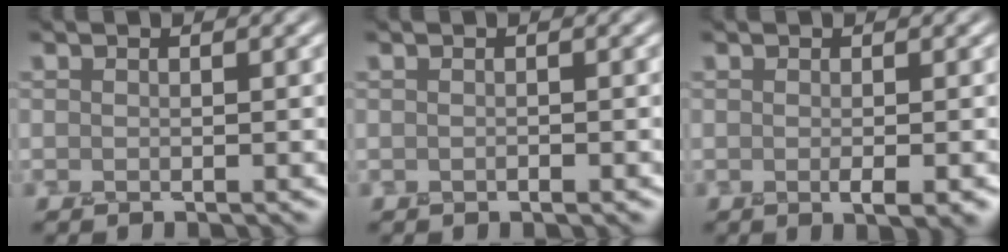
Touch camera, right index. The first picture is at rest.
{"total": 0.5, "force": [-0.2, 0.2, 0.4], "torque": [-0.008, 0.000, -0.002]}
{"total": 1.7, "force": [-0.5, 0.3, 1.6], "torque": [-0.025, -0.005, -0.007]}